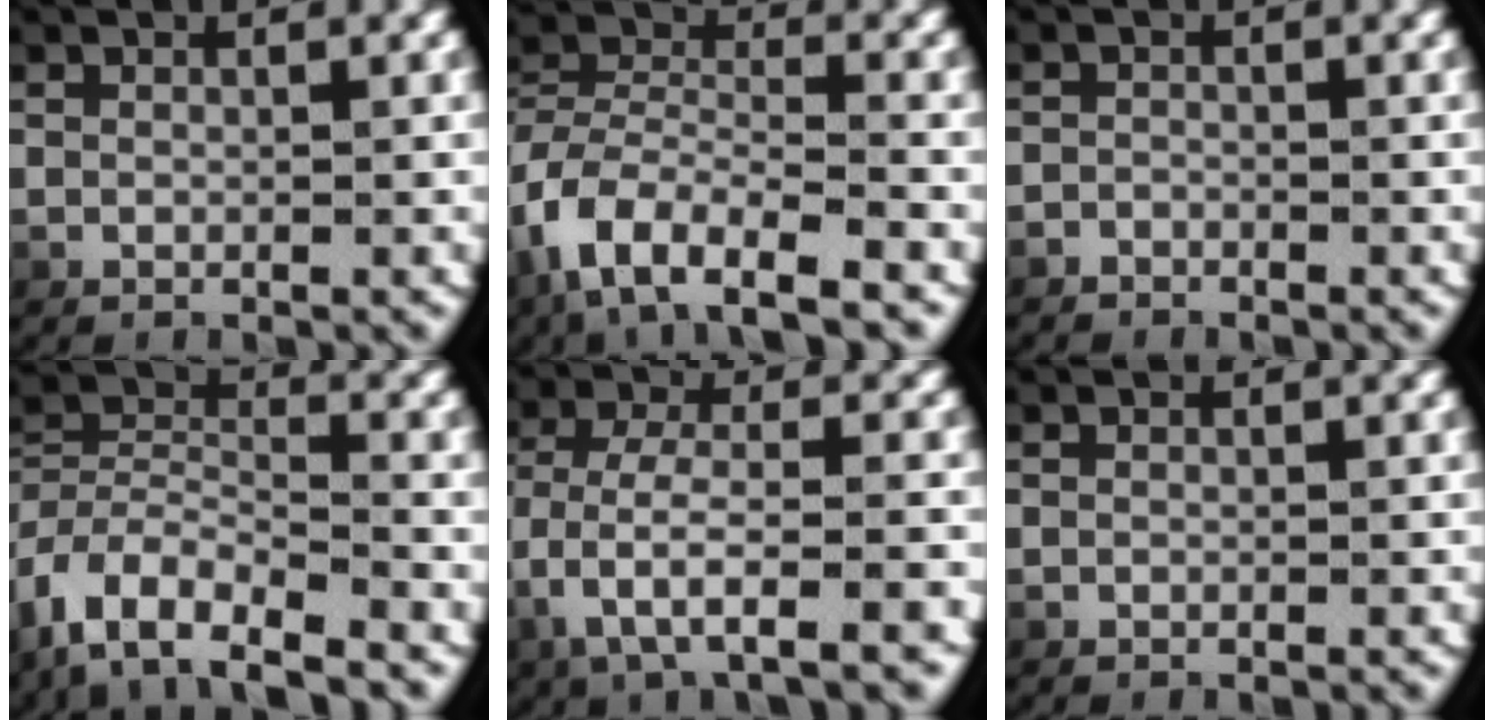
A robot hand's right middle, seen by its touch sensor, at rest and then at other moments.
{"total": 5.4, "force": [-2.6, 3.1, 3.6], "torque": [-0.085, -0.012, -0.044]}
{"total": 1.5, "force": [-1.4, 0.0, -0.4], "torque": [0.006, -0.008, -0.023]}
{"total": 6.0, "force": [-3.1, 4.3, 2.9], "torque": [-0.089, -0.026, -0.055]}
{"total": 5.2, "force": [-1.9, 1.8, 4.4], "torque": [-0.110, -0.027, -0.015]}
{"total": 0.0}